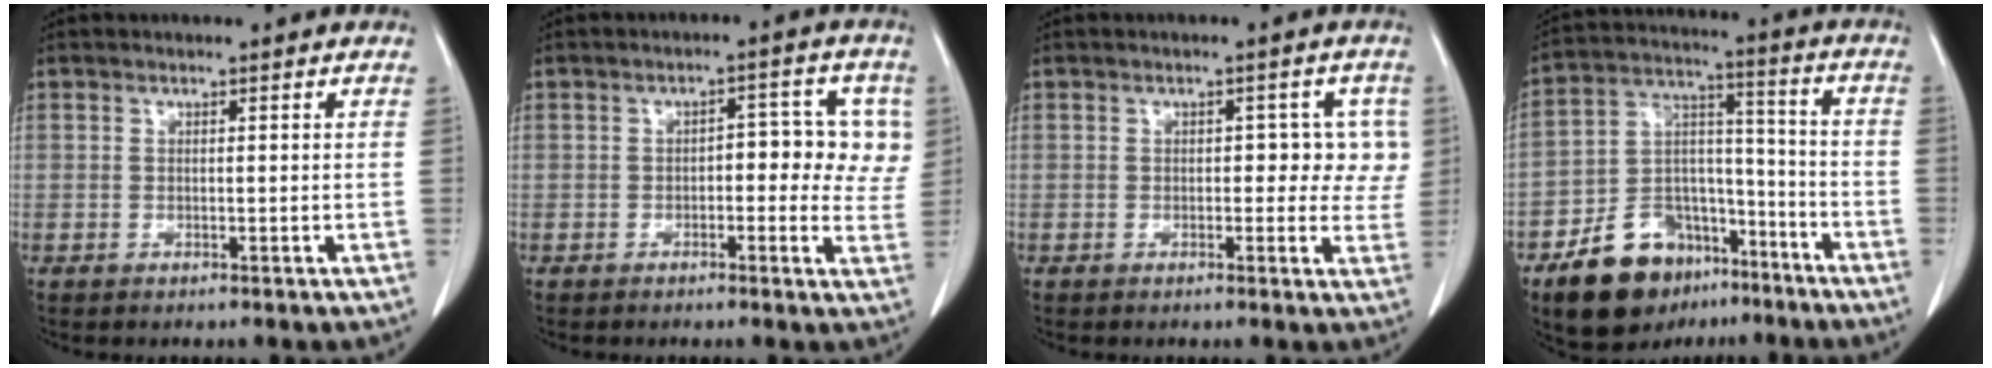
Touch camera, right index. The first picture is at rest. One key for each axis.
{"total": 7.3, "fx": 0.7, "fy": 3.7, "fz": 6.2, "tx": -0.059, "ty": 0.026, "tz": 0.007}
{"total": 4.6, "fx": 0.6, "fy": 2.8, "fz": 3.6, "tx": -0.023, "ty": 0.021, "tz": 0.003}
{"total": 15.3, "fx": -10.1, "fy": 9.2, "fz": 6.9, "tx": -0.115, "ty": 0.045, "tz": -0.164}